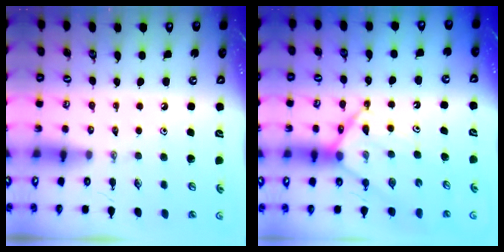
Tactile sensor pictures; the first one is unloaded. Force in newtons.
{"total": 13.4, "press": 13.4, "slide": 1.3}